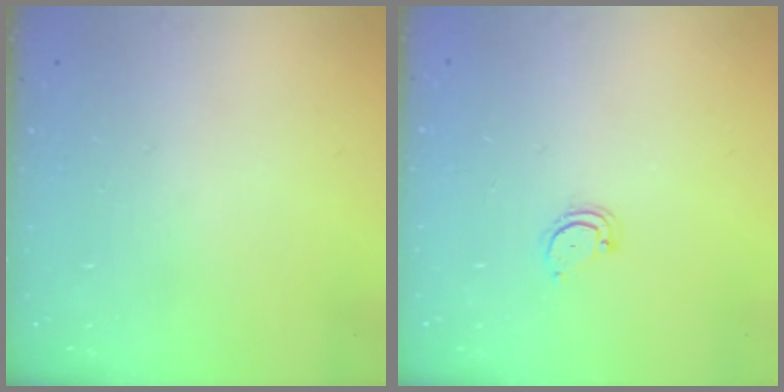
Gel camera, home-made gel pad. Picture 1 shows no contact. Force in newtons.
{"total": 2.3, "press": 2.3, "slide": 0.2}